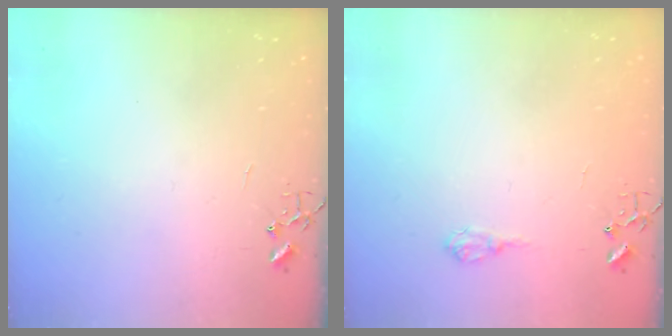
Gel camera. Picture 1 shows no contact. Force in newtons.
{"total": 6.8, "press": 6.7, "slide": 0.8}